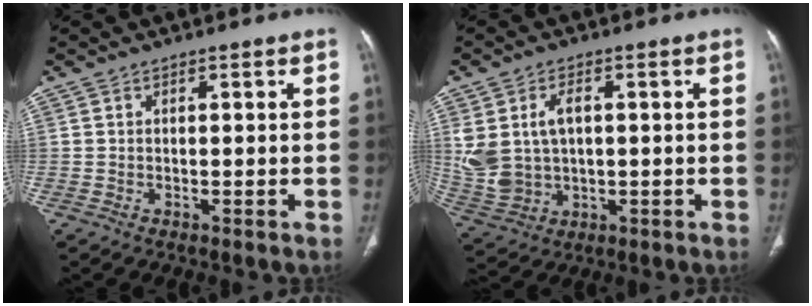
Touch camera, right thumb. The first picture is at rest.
{"total": 9.1, "force": [1.7, 5.9, 6.7], "torque": [-0.143, -0.002, 0.050]}